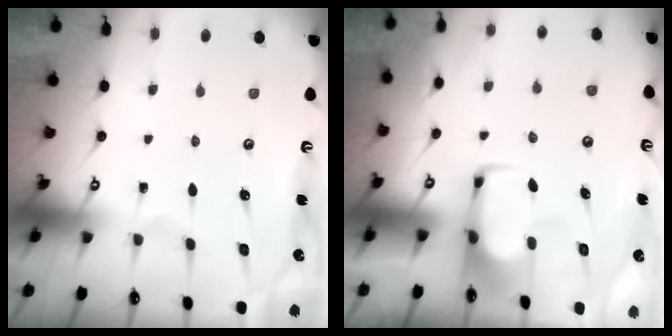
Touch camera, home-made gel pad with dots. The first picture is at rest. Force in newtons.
{"total": 1.9, "press": 1.9, "slide": 0.4}